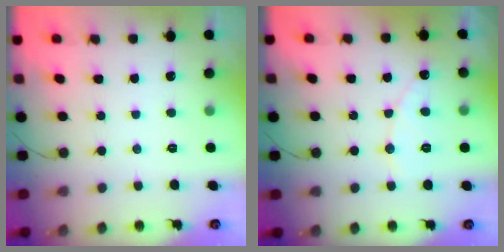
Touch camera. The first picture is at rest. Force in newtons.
{"total": 5.8, "press": 5.8, "slide": 0.5}